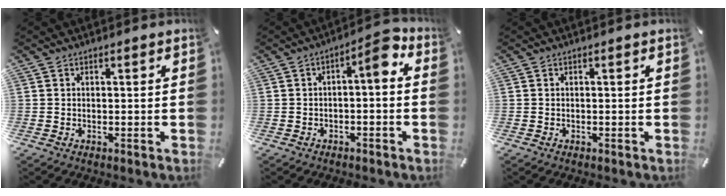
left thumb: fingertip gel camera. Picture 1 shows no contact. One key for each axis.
{"total": 5.7, "fx": 0.2, "fy": 2.1, "fz": 5.3, "tx": -0.078, "ty": -0.001, "tz": -0.006}
{"total": 0.0}